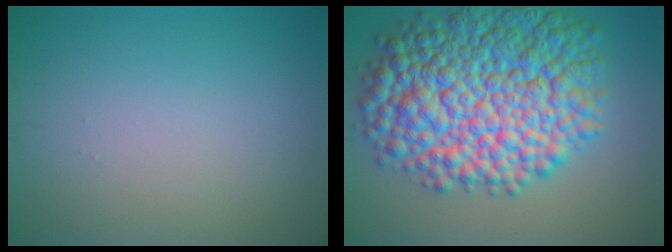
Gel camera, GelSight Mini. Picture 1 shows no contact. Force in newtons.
{"total": 14.0, "press": 14.0, "slide": 0.2}